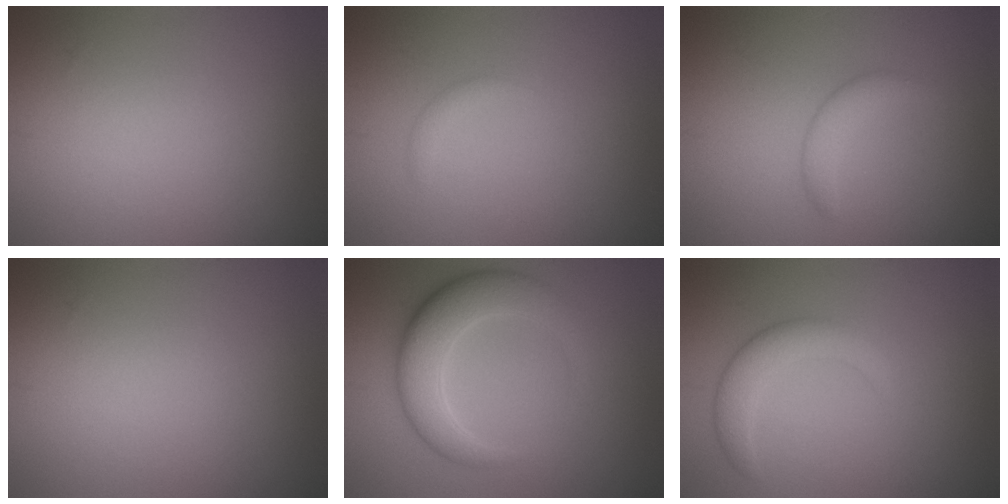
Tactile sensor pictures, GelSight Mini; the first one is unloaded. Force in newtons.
{"total": 0.8, "press": 0.8, "slide": 0.1}
{"total": 1.8, "press": 1.8, "slide": 0.1}
{"total": 0.0}
{"total": 5.6, "press": 5.6, "slide": 0.1}
{"total": 2.8, "press": 2.8, "slide": 0.1}